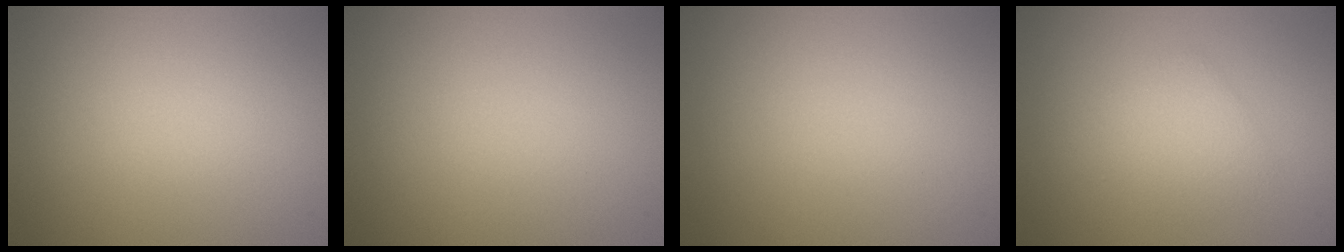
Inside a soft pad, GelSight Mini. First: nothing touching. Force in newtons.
{"total": 0.0}
{"total": 0.0}
{"total": 2.2, "press": 2.2, "slide": 0.1}